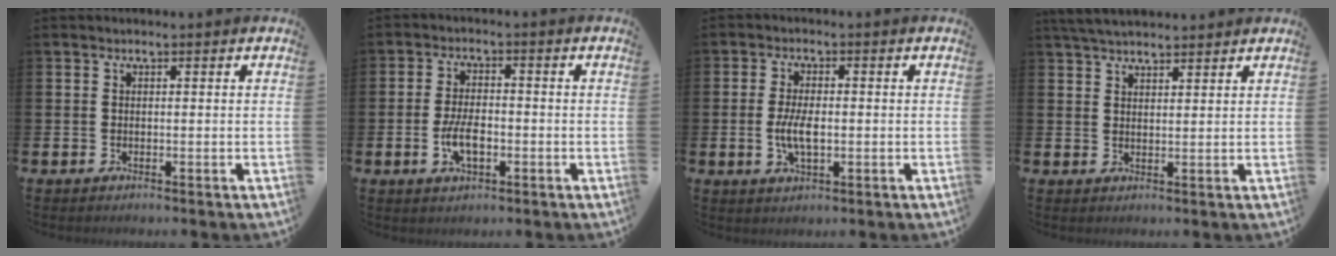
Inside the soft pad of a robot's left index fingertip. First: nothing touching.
{"total": 4.7, "force": [-1.2, 2.2, 4.0], "torque": [-0.069, 0.001, -0.022]}
{"total": 4.8, "force": [-0.3, 2.1, 4.3], "torque": [-0.086, -0.004, -0.011]}
{"total": 4.1, "force": [3.9, 0.8, 1.1], "torque": [-0.027, -0.011, 0.072]}